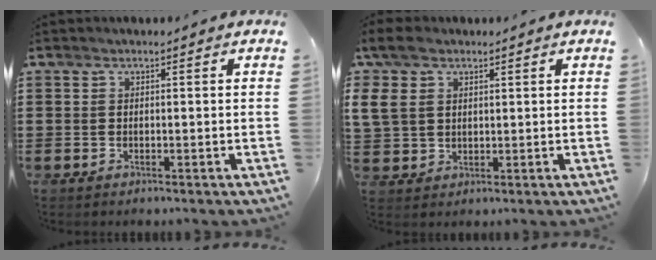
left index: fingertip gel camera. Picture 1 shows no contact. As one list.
[{"total": 6.4, "force": [3.0, 4.7, 3.1], "torque": [-0.093, 0.015, 0.055]}]